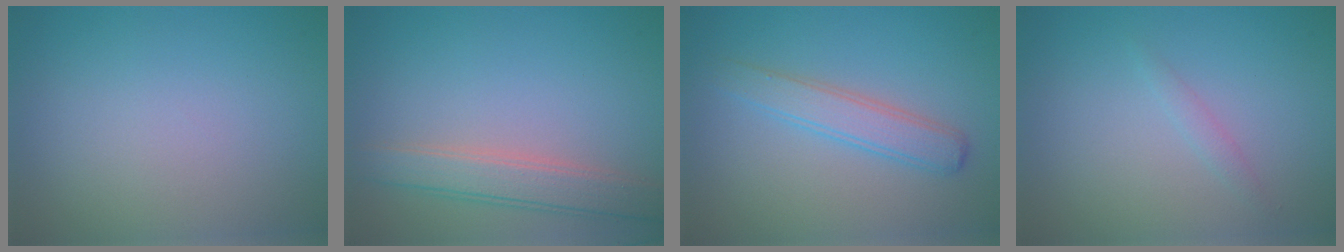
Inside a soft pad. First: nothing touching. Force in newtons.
{"total": 3.6, "press": 3.6, "slide": 0.2}
{"total": 2.9, "press": 2.9, "slide": 0.0}
{"total": 0.8, "press": 0.8, "slide": 0.0}